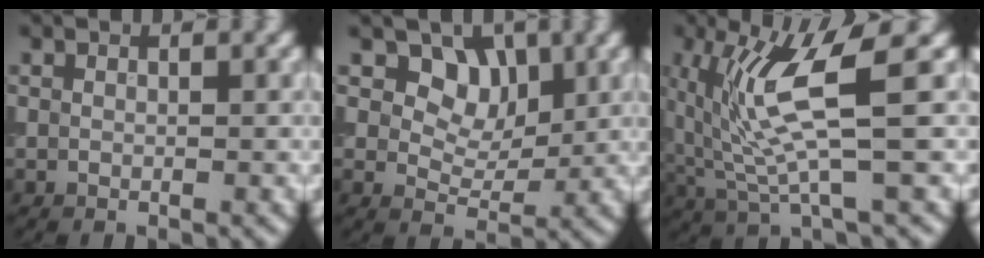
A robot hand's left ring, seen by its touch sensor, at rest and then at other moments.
{"total": 4.9, "force": [2.4, 3.5, 2.3], "torque": [-0.038, -0.015, 0.048]}
{"total": 7.1, "force": [1.4, 1.2, 6.8], "torque": [-0.148, -0.008, 0.032]}